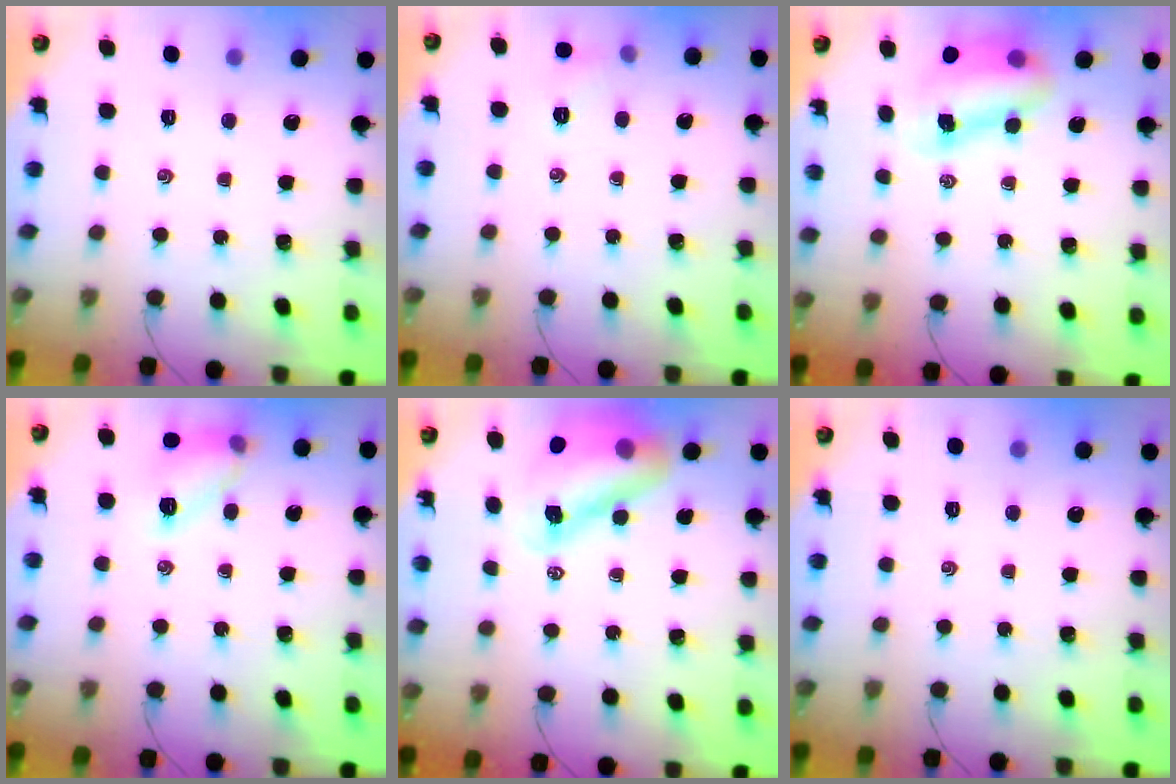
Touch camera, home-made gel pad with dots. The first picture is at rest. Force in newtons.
{"total": 5.0, "press": 4.8, "slide": 1.5}
{"total": 8.3, "press": 8.1, "slide": 1.9}
{"total": 11.2, "press": 11.2, "slide": 0.2}
{"total": 13.5, "press": 13.0, "slide": 3.8}
{"total": 0.0}